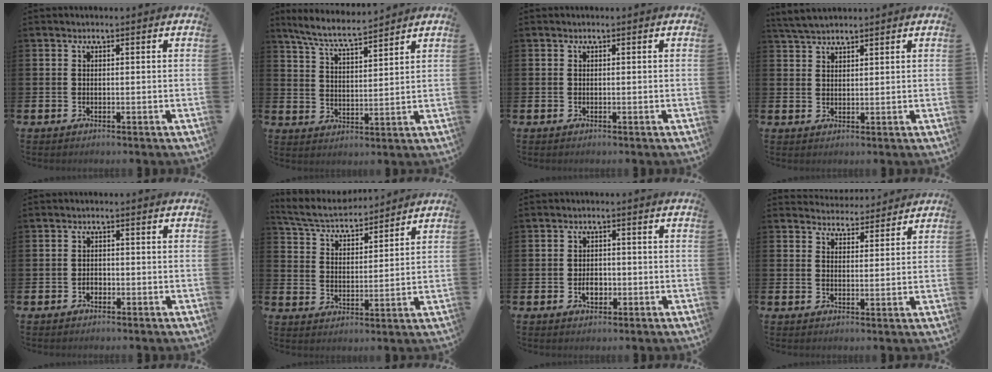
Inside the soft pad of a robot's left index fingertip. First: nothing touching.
{"total": 6.7, "force": [6.3, 0.5, 2.2], "torque": [-0.066, -0.034, 0.112]}
{"total": 0.0}
{"total": 3.5, "force": [3.3, 0.7, 0.9], "torque": [-0.025, -0.008, 0.061]}
{"total": 1.3, "force": [-0.6, 1.0, 0.6], "torque": [-0.013, 0.004, -0.015]}
{"total": 5.4, "force": [5.2, 1.1, 1.0], "torque": [-0.049, -0.031, 0.090]}
{"total": 2.6, "force": [-0.8, 1.8, 1.7], "torque": [-0.017, -0.003, -0.020]}
{"total": 3.9, "force": [3.7, 0.9, -0.4], "torque": [-0.004, -0.020, 0.068]}